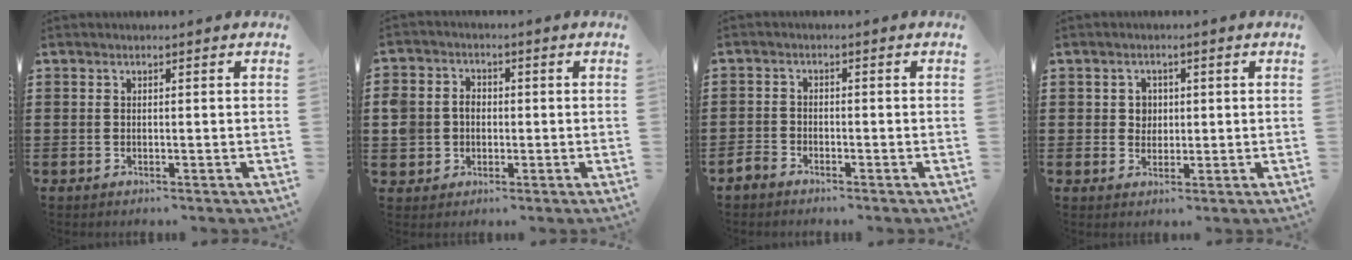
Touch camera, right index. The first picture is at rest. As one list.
[{"total": 4.7, "force": [-0.6, 4.4, 1.6], "torque": [-0.058, 0.009, -0.016]}, {"total": 2.0, "force": [-1.8, 0.7, 0.2], "torque": [-0.018, 0.000, -0.041]}, {"total": 2.3, "force": [0.4, 2.1, 0.9], "torque": [-0.026, 0.010, 0.003]}]